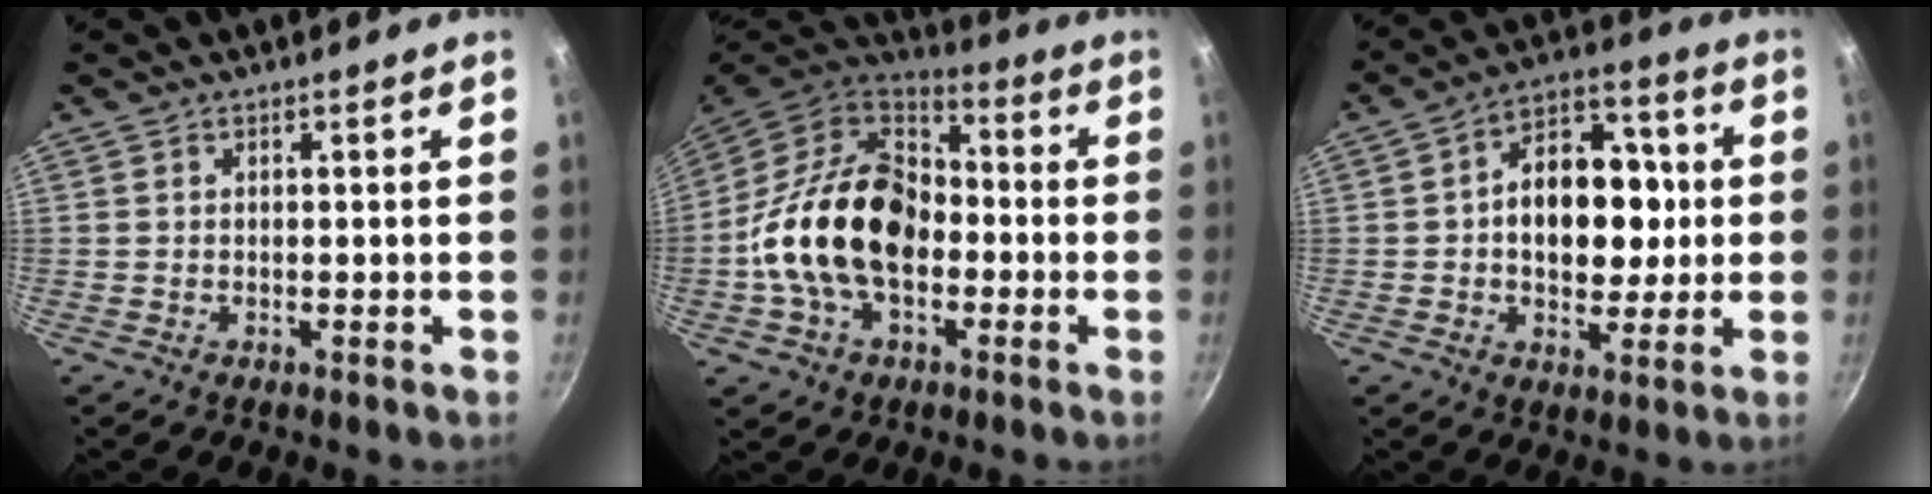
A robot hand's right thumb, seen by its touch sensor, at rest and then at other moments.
{"total": 21.4, "force": [-2.8, 14.4, 15.5], "torque": [-0.249, 0.039, -0.064]}
{"total": 15.6, "force": [0.3, 11.0, 11.1], "torque": [-0.116, 0.025, -0.005]}